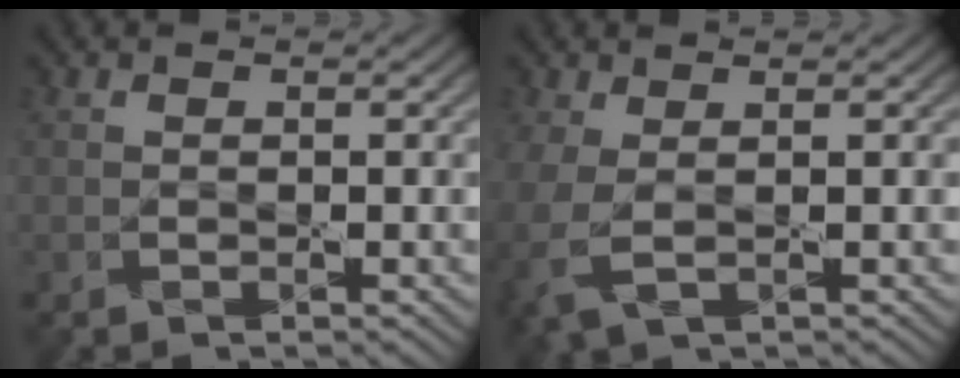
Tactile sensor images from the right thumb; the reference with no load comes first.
{"total": 3.8, "force": [-0.5, 1.8, 3.3], "torque": [-0.099, -0.005, -0.012]}